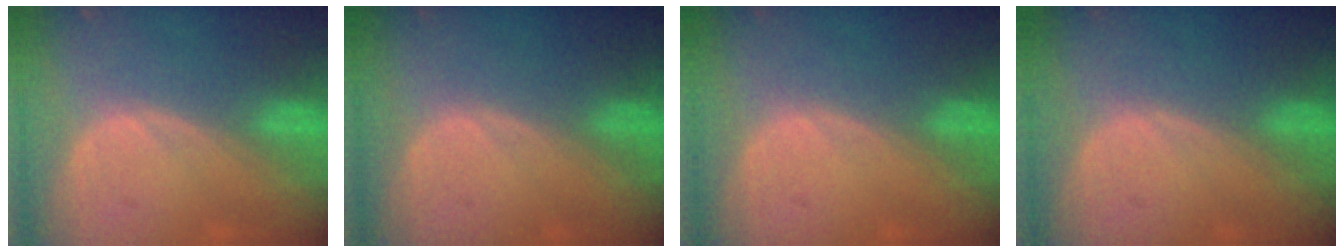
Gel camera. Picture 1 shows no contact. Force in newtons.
{"total": 0.0}
{"total": 0.0}
{"total": 0.0}